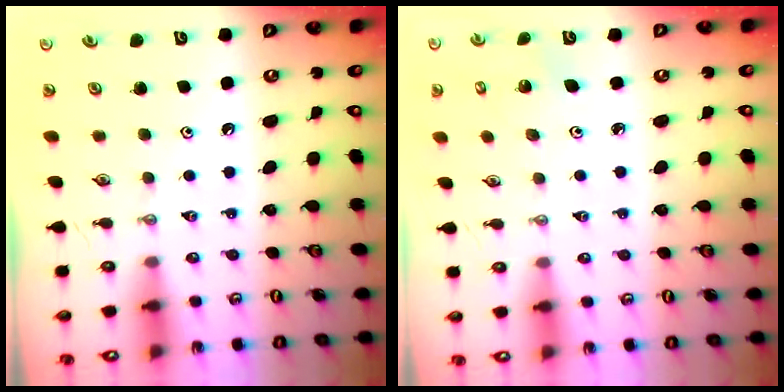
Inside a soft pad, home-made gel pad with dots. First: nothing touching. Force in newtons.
{"total": 1.7, "press": 1.6, "slide": 0.2}